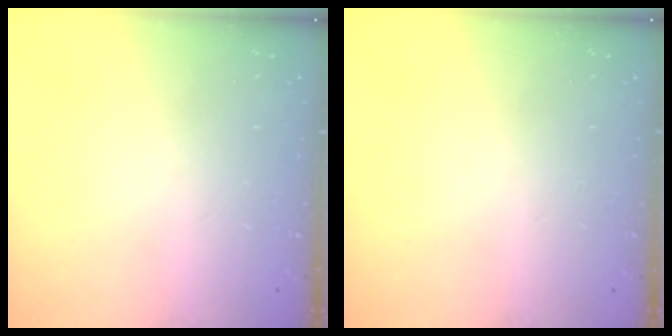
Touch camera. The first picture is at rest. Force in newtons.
{"total": 0.0}